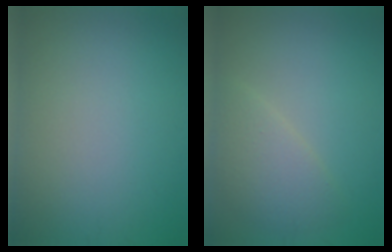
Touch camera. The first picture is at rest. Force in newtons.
{"total": 2.9, "press": 2.9, "slide": 0.2}